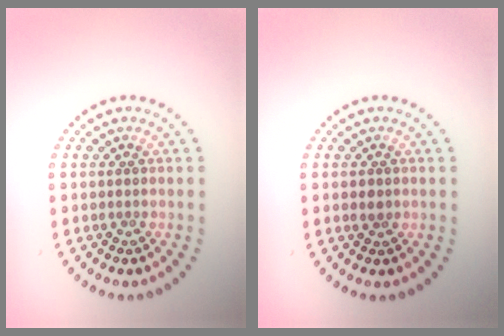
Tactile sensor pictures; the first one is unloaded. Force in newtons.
{"total": 0.9, "press": 0.8, "slide": 0.3}